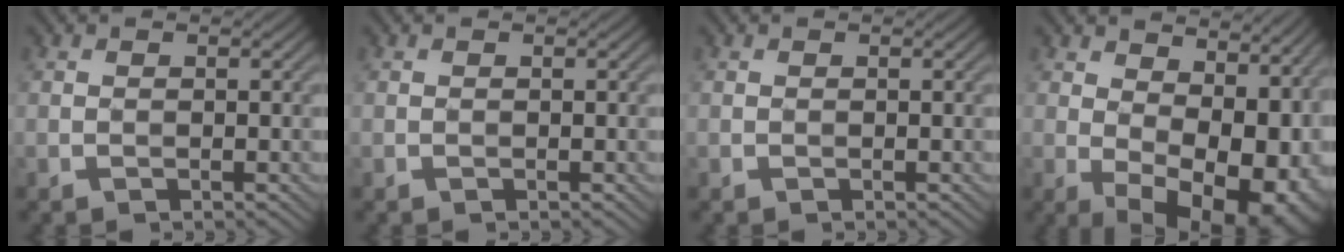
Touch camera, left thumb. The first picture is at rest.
{"total": 0.0}
{"total": 0.0}
{"total": 16.0, "force": [-0.1, 9.2, 13.1], "torque": [-0.159, -0.017, 0.046]}